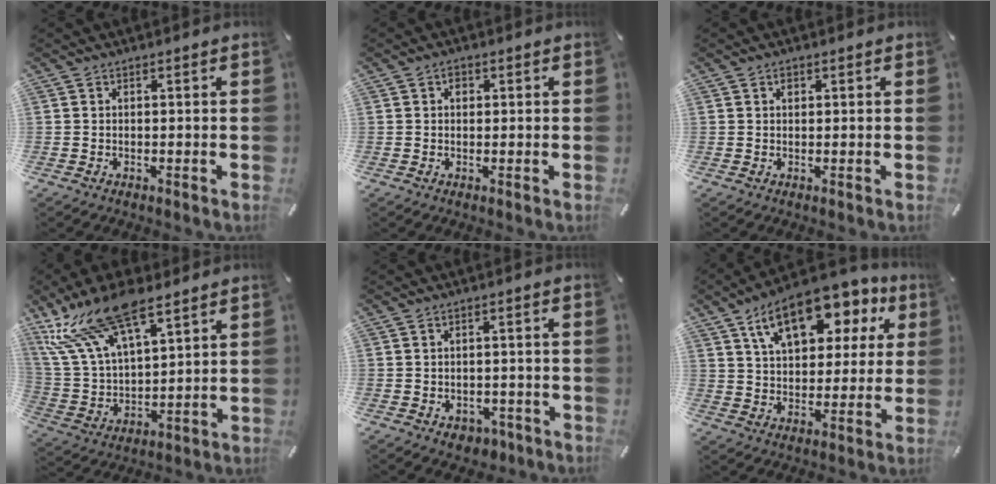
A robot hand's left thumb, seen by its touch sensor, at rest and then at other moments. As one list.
[{"total": 1.5, "force": [0.3, 1.2, 0.8], "torque": [-0.011, 0.003, 0.003]}, {"total": 0.9, "force": [0.3, 0.7, 0.5], "torque": [-0.003, -0.002, 0.004]}, {"total": 19.3, "force": [12.7, 8.7, 11.6], "torque": [-0.291, -0.070, 0.223]}, {"total": 3.7, "force": [-1.7, 2.7, 1.7], "torque": [-0.028, 0.008, -0.028]}, {"total": 16.5, "force": [9.3, 9.2, 10.0], "torque": [-0.164, -0.037, 0.162]}]